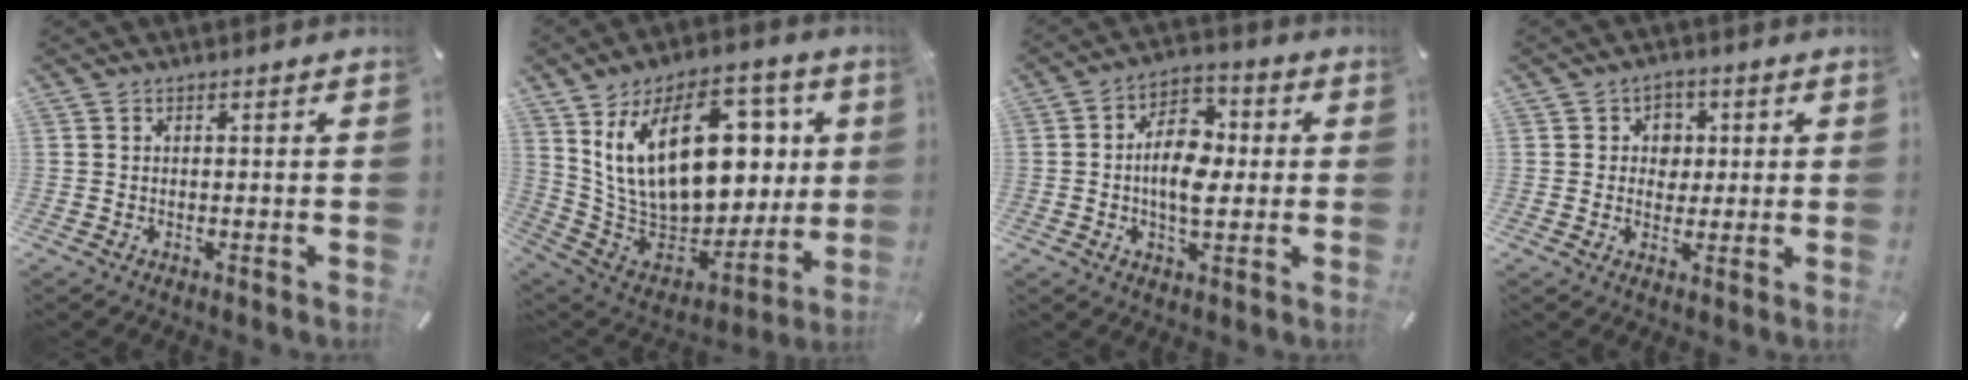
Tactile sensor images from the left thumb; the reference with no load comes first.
{"total": 26.2, "force": [8.0, 16.1, 19.1], "torque": [-0.341, -0.045, 0.145]}
{"total": 10.5, "force": [-0.8, 6.9, 8.0], "torque": [-0.141, 0.008, -0.017]}
{"total": 5.4, "force": [0.5, 5.0, 1.8], "torque": [-0.015, 0.002, 0.002]}